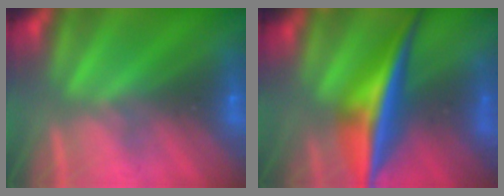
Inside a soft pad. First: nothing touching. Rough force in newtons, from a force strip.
{"total": 7.6}